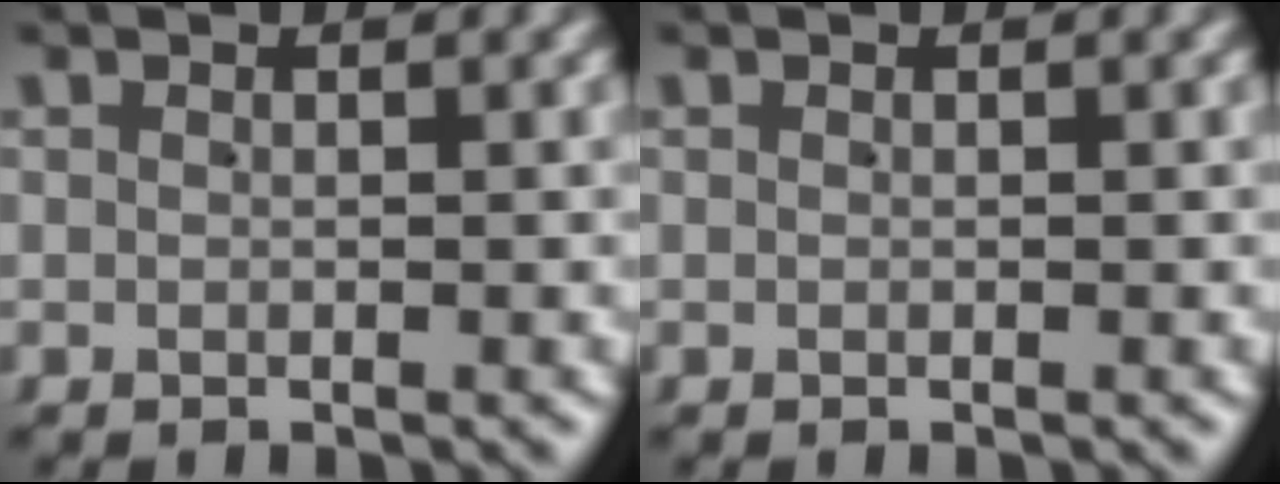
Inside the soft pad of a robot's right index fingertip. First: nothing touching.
{"total": 0.0}